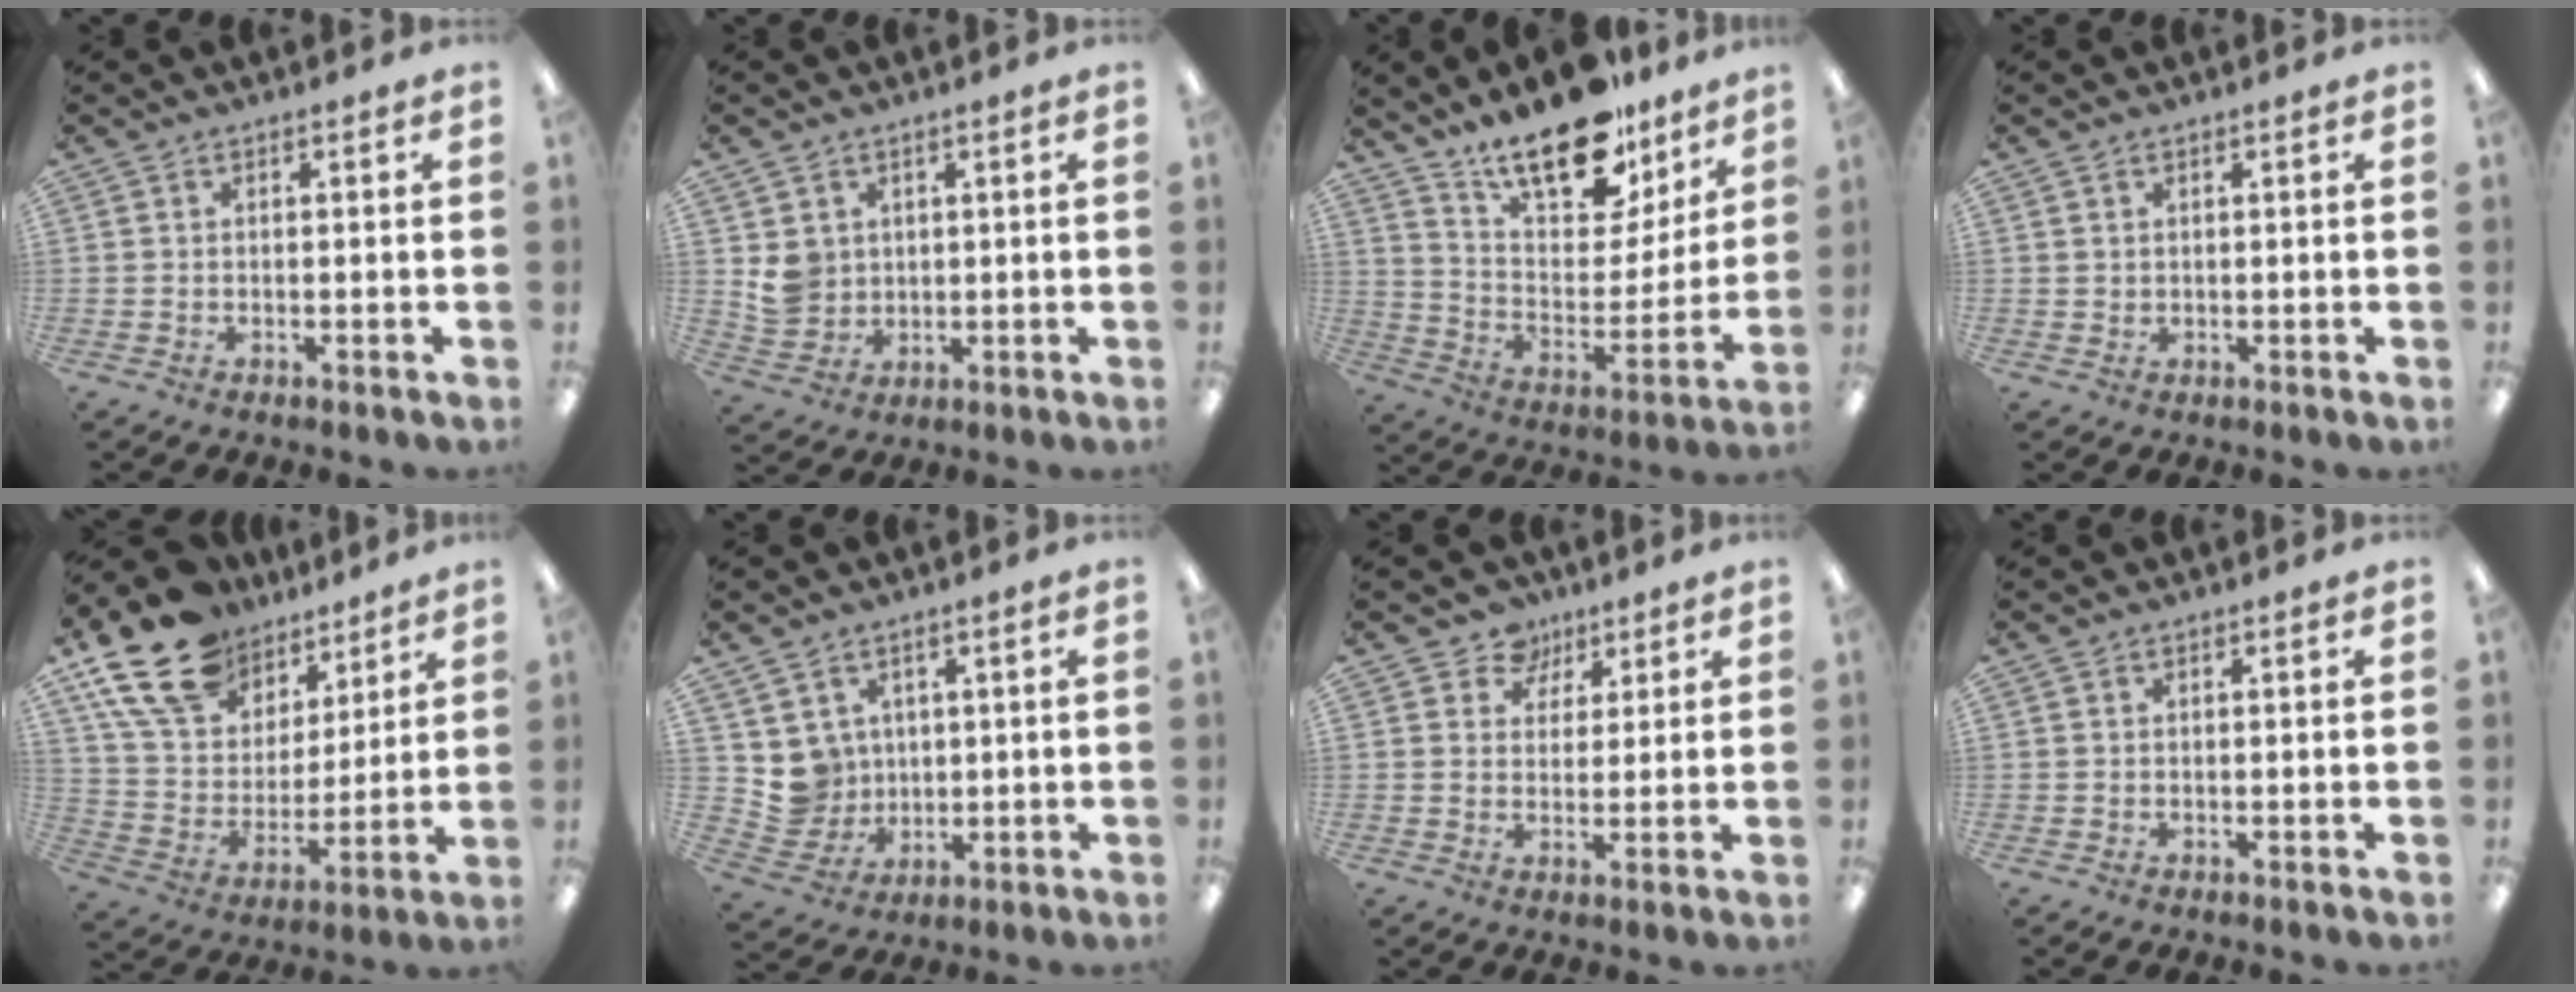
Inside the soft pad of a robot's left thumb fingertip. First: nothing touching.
{"total": 5.8, "force": [1.8, 5.3, 1.4], "torque": [-0.018, 0.001, 0.037]}
{"total": 21.0, "force": [15.8, 9.4, 10.2], "torque": [-0.164, -0.107, 0.280]}
{"total": 1.1, "force": [0.8, 0.7, 0.1], "torque": [-0.002, 0.001, 0.016]}
{"total": 20.3, "force": [13.9, 12.1, 8.7], "torque": [-0.167, -0.072, 0.257]}
{"total": 7.1, "force": [2.9, 6.5, 0.2], "torque": [-0.022, -0.014, 0.066]}
{"total": 6.5, "force": [4.1, 5.0, 0.9], "torque": [-0.012, -0.022, 0.073]}
{"total": 0.0}